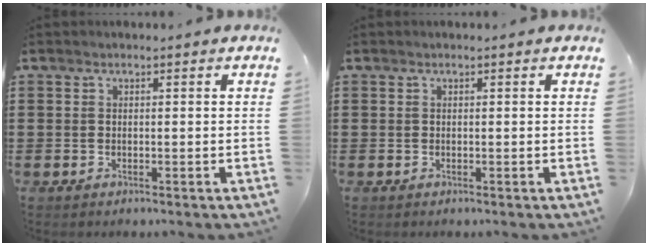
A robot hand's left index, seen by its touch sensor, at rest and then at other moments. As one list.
[{"total": 0.0}]